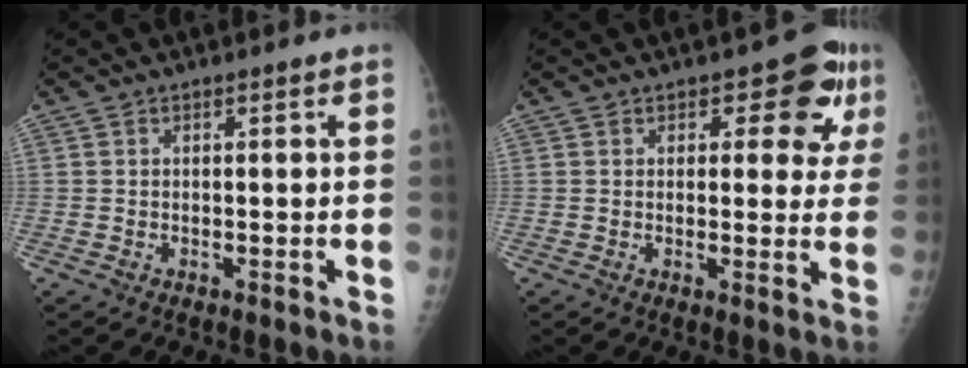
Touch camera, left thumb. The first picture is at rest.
{"total": 7.8, "force": [3.4, 4.4, 5.4], "torque": [-0.020, -0.008, 0.034]}